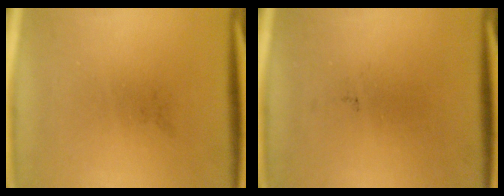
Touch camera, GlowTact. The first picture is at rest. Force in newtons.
{"total": 0.0}